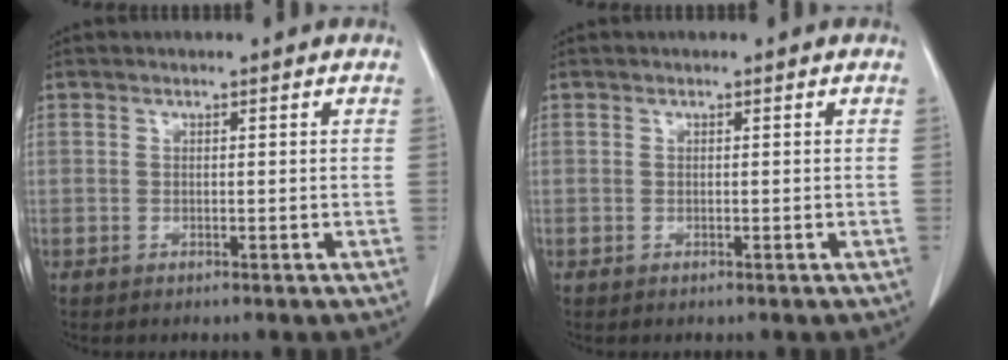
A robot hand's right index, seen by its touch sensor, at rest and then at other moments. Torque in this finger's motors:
{"motor_torque": [0.00, 0.00, 0.00, 0.00]}